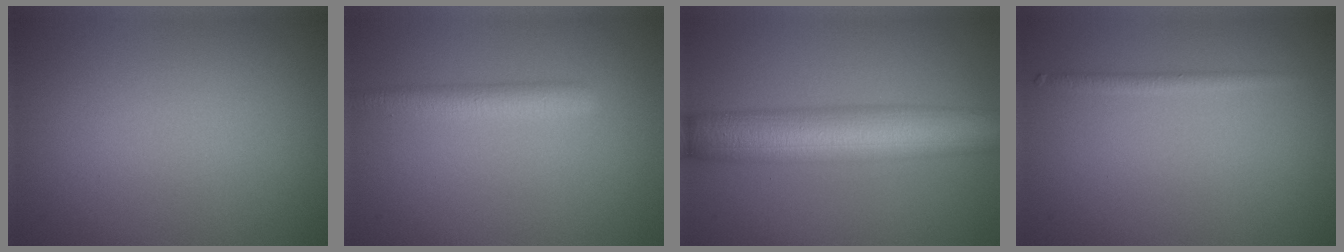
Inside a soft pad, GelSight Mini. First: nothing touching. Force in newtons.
{"total": 2.6, "press": 2.6, "slide": 0.1}
{"total": 10.1, "press": 10.1, "slide": 0.3}
{"total": 1.2, "press": 1.2, "slide": 0.0}